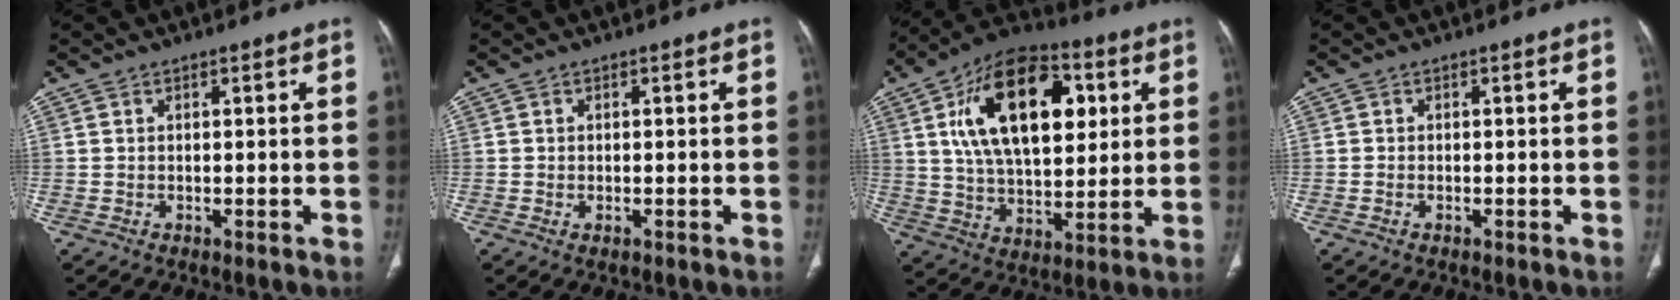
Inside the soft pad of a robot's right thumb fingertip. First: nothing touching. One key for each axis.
{"total": 1.2, "fx": -0.5, "fy": 0.6, "fz": 0.9, "tx": -0.019, "ty": 0.007, "tz": -0.004}
{"total": 23.1, "fx": 6.7, "fy": 12.7, "fz": 18.2, "tx": -0.272, "ty": -0.005, "tz": 0.106}
{"total": 0.6, "fx": -0.3, "fy": 0.3, "fz": 0.4, "tx": -0.012, "ty": 0.006, "tz": -0.004}